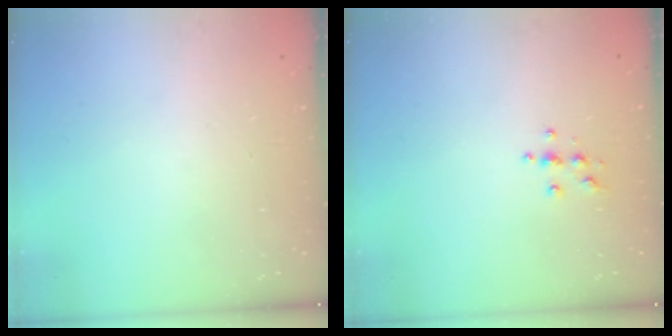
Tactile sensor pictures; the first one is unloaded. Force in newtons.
{"total": 3.7, "press": 3.7, "slide": 0.4}